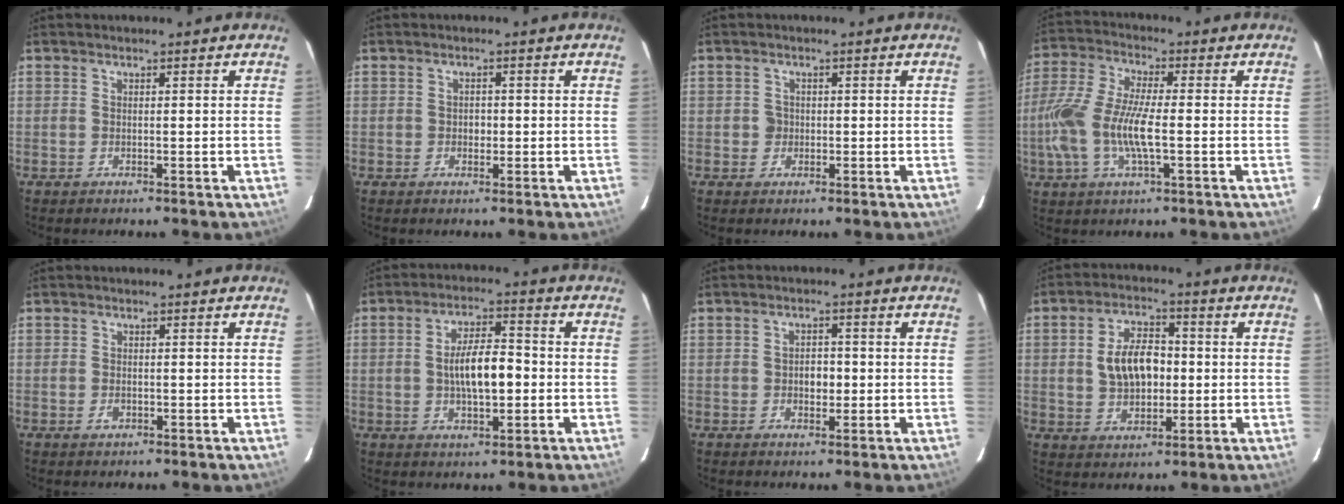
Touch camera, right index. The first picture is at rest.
{"total": 1.6, "force": [-0.3, 1.4, 0.7], "torque": [-0.011, 0.004, -0.004]}
{"total": 1.8, "force": [-0.3, 1.8, 0.1], "torque": [0.001, 0.003, -0.003]}
{"total": 13.2, "force": [-2.4, 3.8, 12.4], "torque": [-0.266, -0.003, -0.051]}
{"total": 1.6, "force": [-0.6, 1.1, 0.9], "torque": [-0.017, 0.000, -0.011]}
{"total": 9.1, "force": [-0.9, 3.5, 8.3], "torque": [-0.151, 0.007, -0.011]}
{"total": 3.0, "force": [-0.4, 2.2, 2.0], "torque": [-0.034, 0.007, -0.006]}
{"total": 9.8, "force": [0.3, 6.0, 7.8], "torque": [-0.147, 0.018, 0.013]}